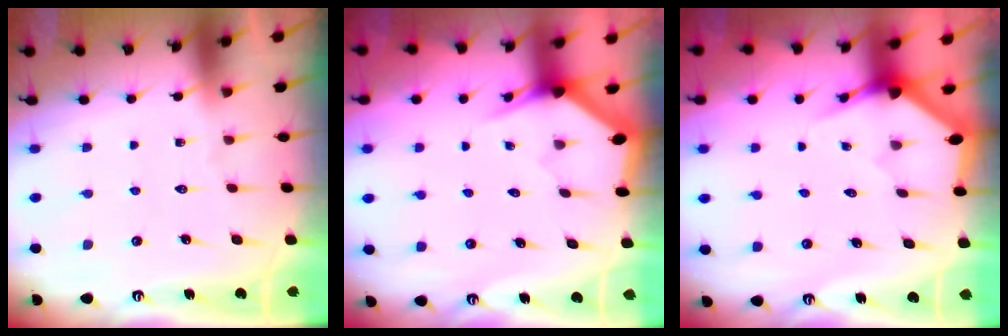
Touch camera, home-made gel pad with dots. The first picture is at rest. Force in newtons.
{"total": 3.0, "press": 3.0, "slide": 0.0}
{"total": 3.5, "press": 3.5, "slide": 0.1}